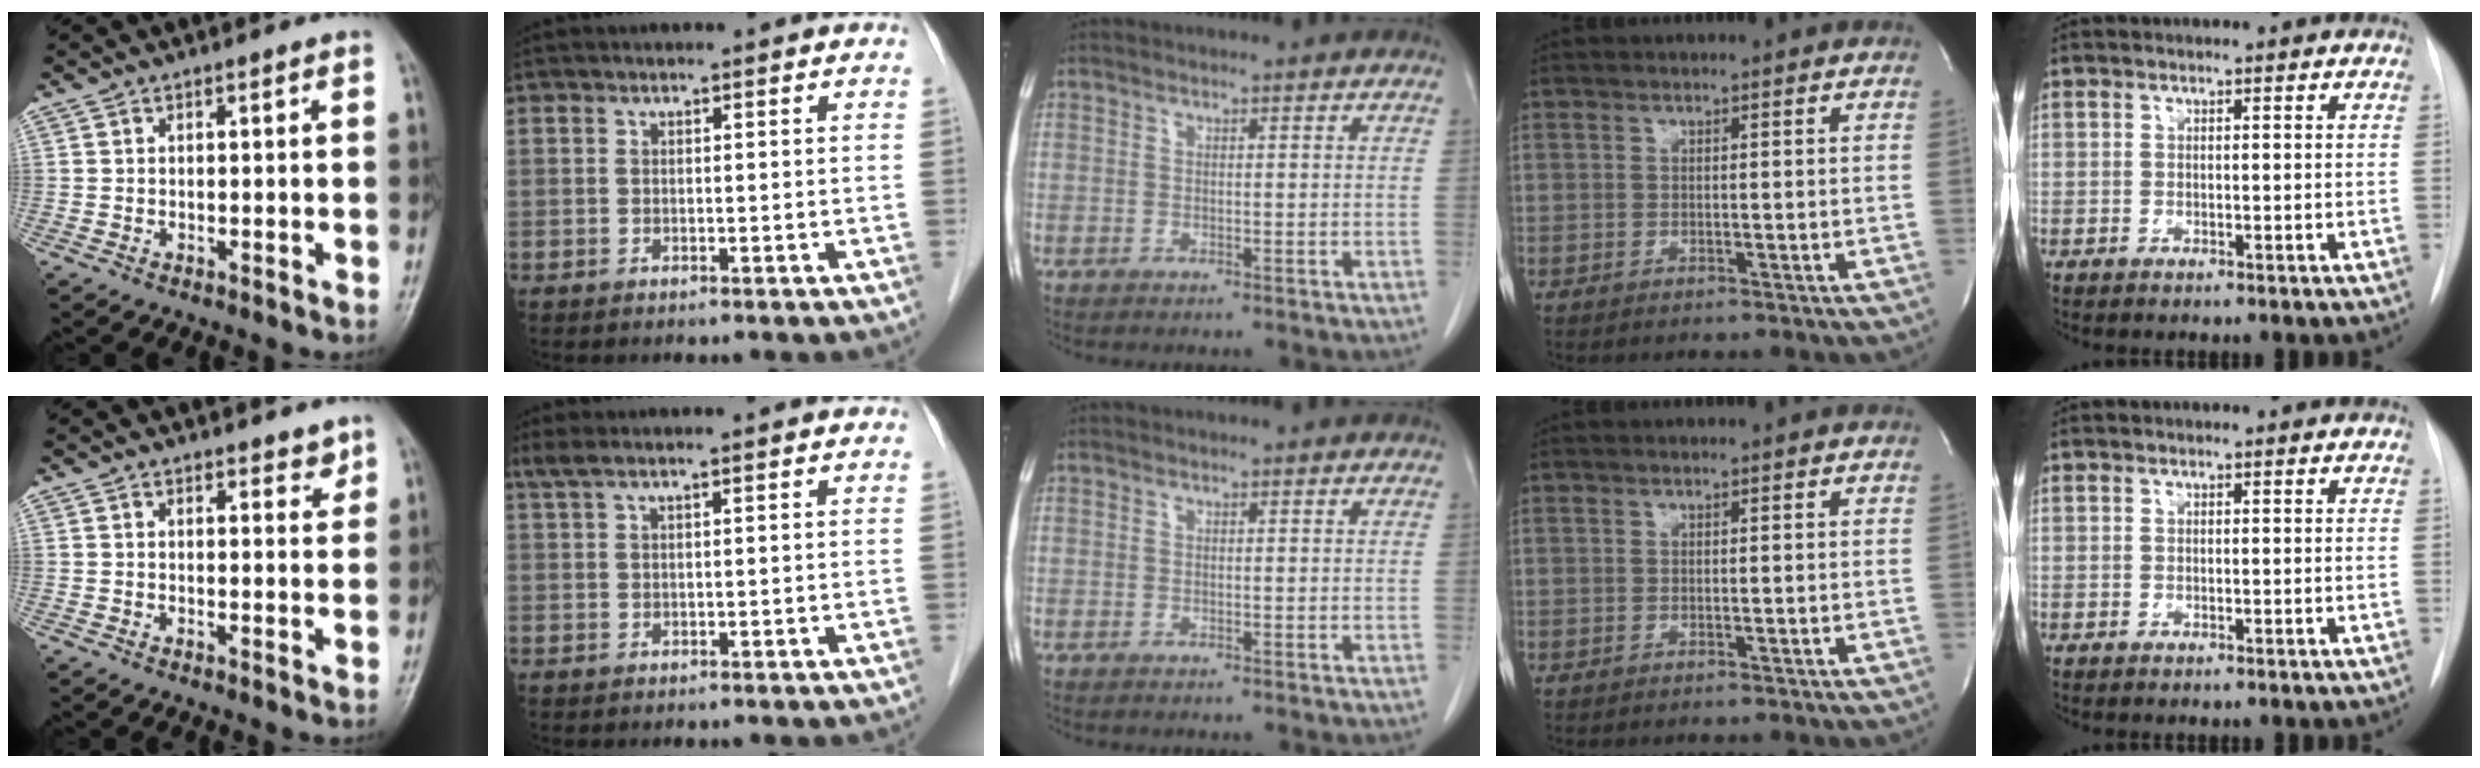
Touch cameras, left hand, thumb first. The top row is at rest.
{"thumb": {"total": 2.7, "force": [2.2, 1.2, 0.9], "torque": [0.007, -0.015, 0.027]}, "index": {"total": 3.3, "force": [2.6, -0.1, 2.1], "torque": [-0.045, 0.034, 0.051]}}